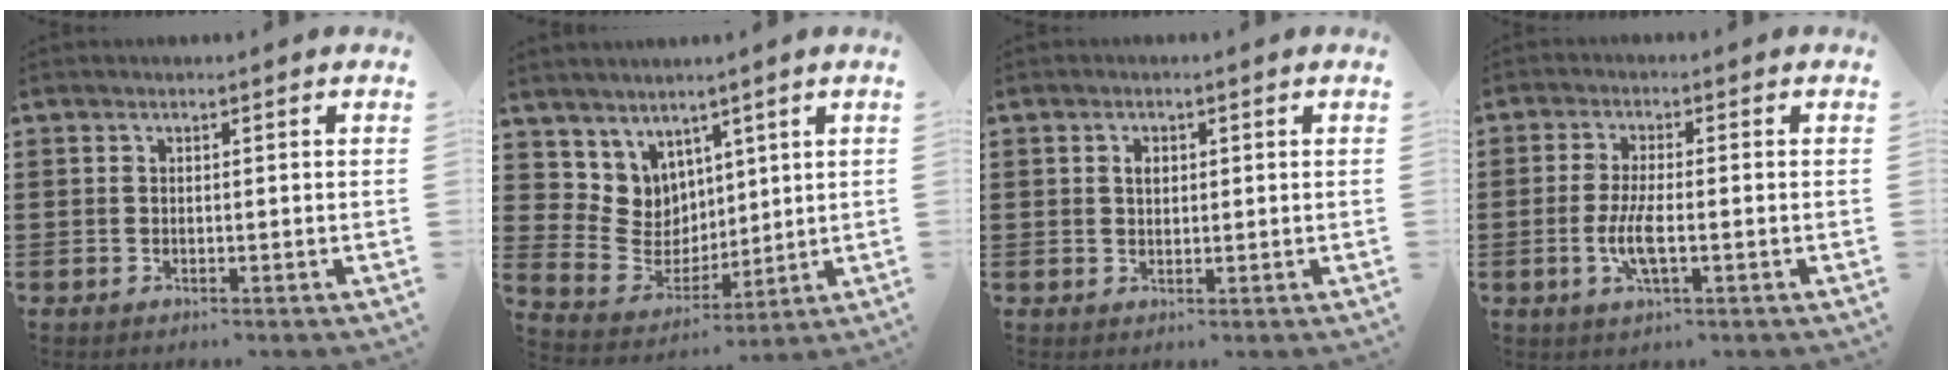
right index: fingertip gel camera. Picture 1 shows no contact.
{"total": 6.5, "force": [3.5, 5.5, -0.1], "torque": [-0.050, -0.033, 0.070]}
{"total": 1.7, "force": [0.5, 1.2, 1.1], "torque": [-0.025, 0.009, 0.007]}
{"total": 5.0, "force": [-1.3, 1.1, 4.7], "torque": [-0.108, -0.009, -0.031]}